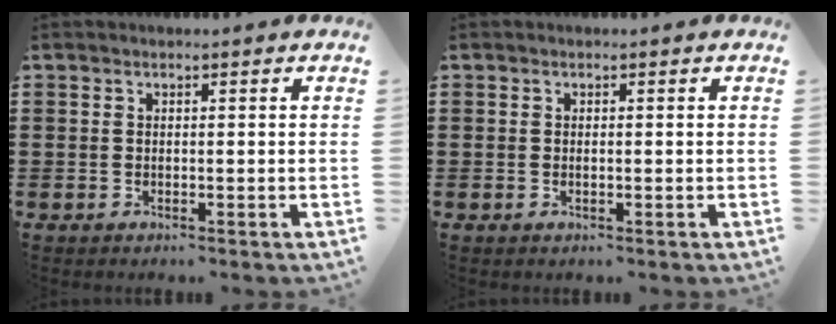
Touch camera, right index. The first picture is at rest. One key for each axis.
{"total": 0.5, "fx": 0.0, "fy": 0.1, "fz": 0.5, "tx": -0.011, "ty": -0.003, "tz": 0.000}